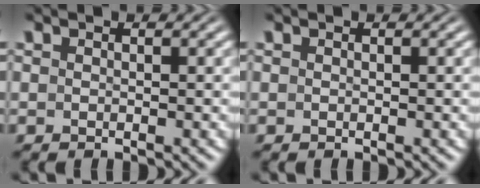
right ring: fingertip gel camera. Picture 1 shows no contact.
{"total": 0.0}